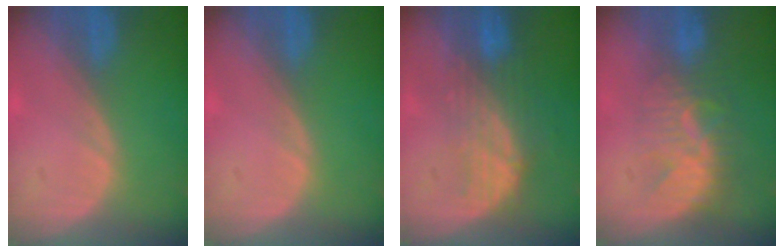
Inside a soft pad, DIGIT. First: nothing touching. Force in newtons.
{"total": 0.0}
{"total": 7.6, "press": 7.1, "slide": 2.8}
{"total": 7.8, "press": 7.5, "slide": 2.0}